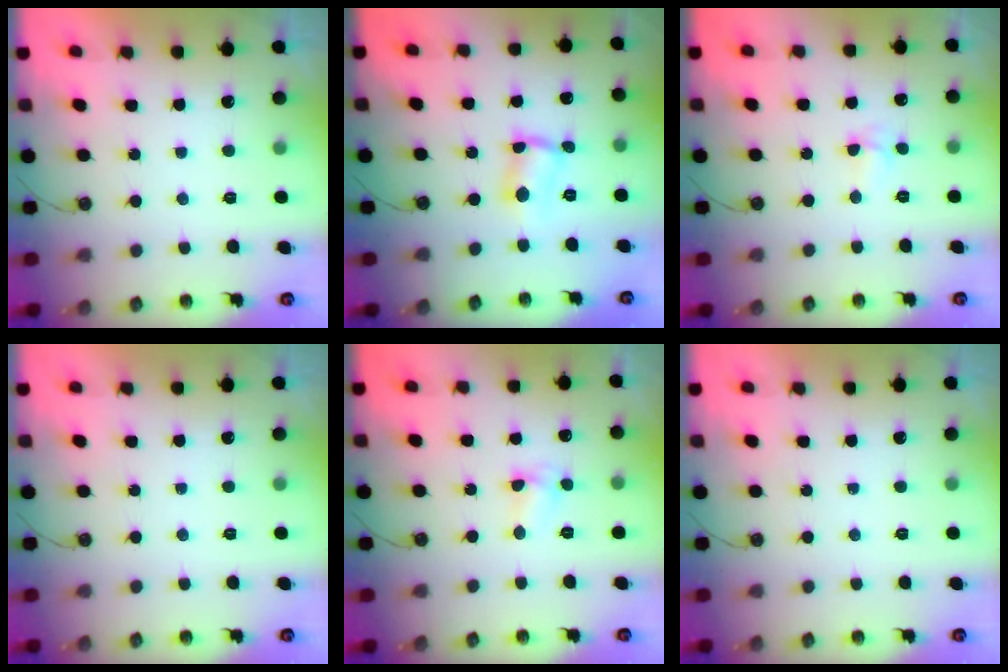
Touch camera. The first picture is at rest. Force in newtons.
{"total": 2.9, "press": 2.9, "slide": 0.4}
{"total": 3.7, "press": 2.0, "slide": 3.1}
{"total": 0.0}
{"total": 5.3, "press": 5.2, "slide": 0.5}
{"total": 0.0}